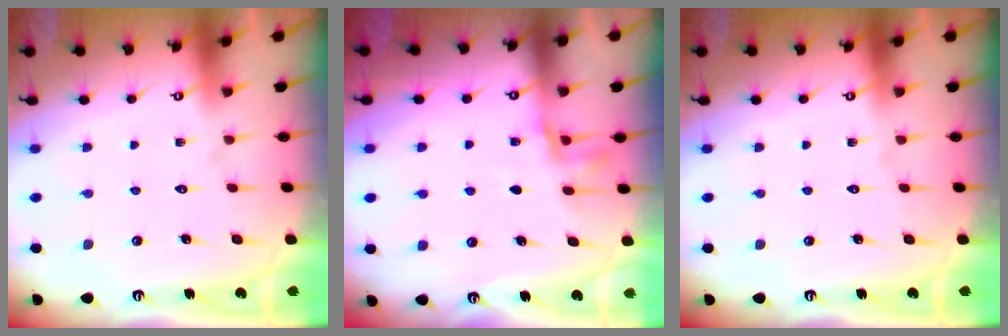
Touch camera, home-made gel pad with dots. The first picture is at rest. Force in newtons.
{"total": 6.0, "press": 5.8, "slide": 1.3}
{"total": 0.0}